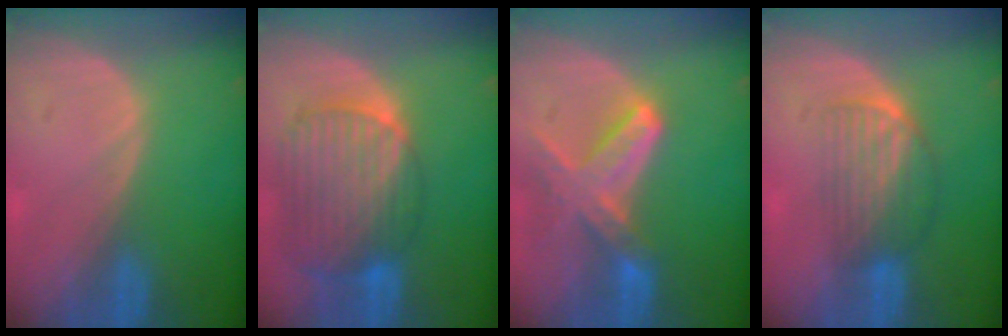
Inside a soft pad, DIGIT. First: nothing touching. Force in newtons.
{"total": 10.7, "press": 9.2, "slide": 5.5}
{"total": 8.0, "press": 7.0, "slide": 3.8}
{"total": 6.7, "press": 5.8, "slide": 3.5}